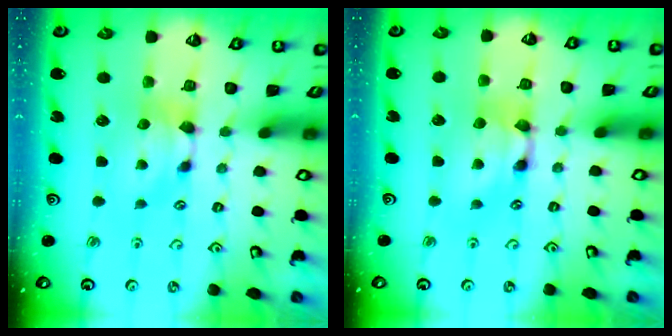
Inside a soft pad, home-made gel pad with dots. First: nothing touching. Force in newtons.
{"total": 2.6, "press": 2.6, "slide": 0.2}